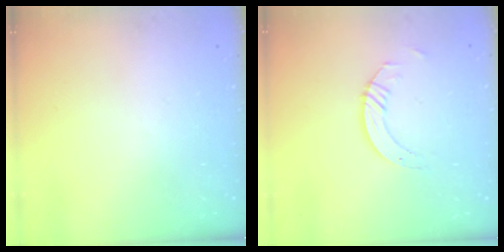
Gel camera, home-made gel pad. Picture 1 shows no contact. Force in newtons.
{"total": 4.3, "press": 4.2, "slide": 0.3}